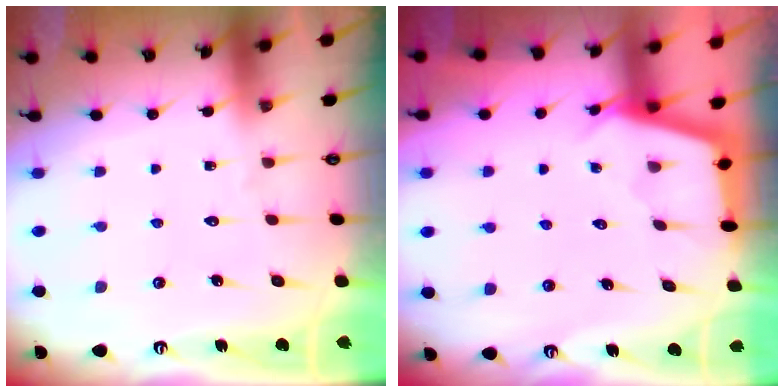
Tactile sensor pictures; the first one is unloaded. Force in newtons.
{"total": 2.8, "press": 2.7, "slide": 0.3}